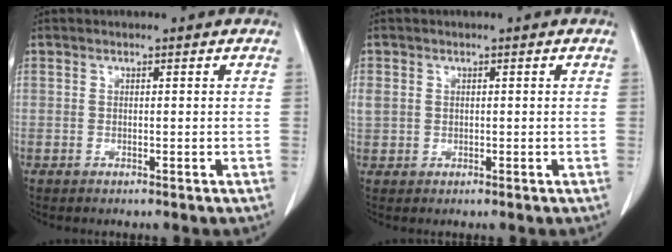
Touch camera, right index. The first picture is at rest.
{"total": 3.0, "force": [0.5, 2.7, 1.3], "torque": [-0.048, 0.016, 0.017]}